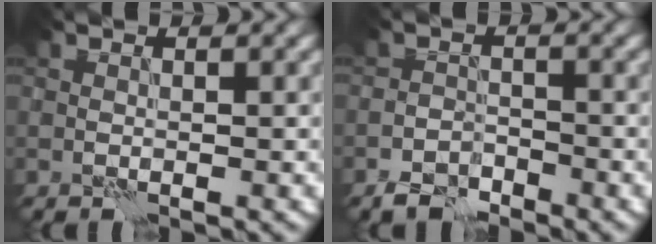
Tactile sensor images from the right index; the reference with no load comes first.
{"total": 2.5, "force": [-2.2, 1.0, 0.8], "torque": [-0.011, 0.001, -0.045]}